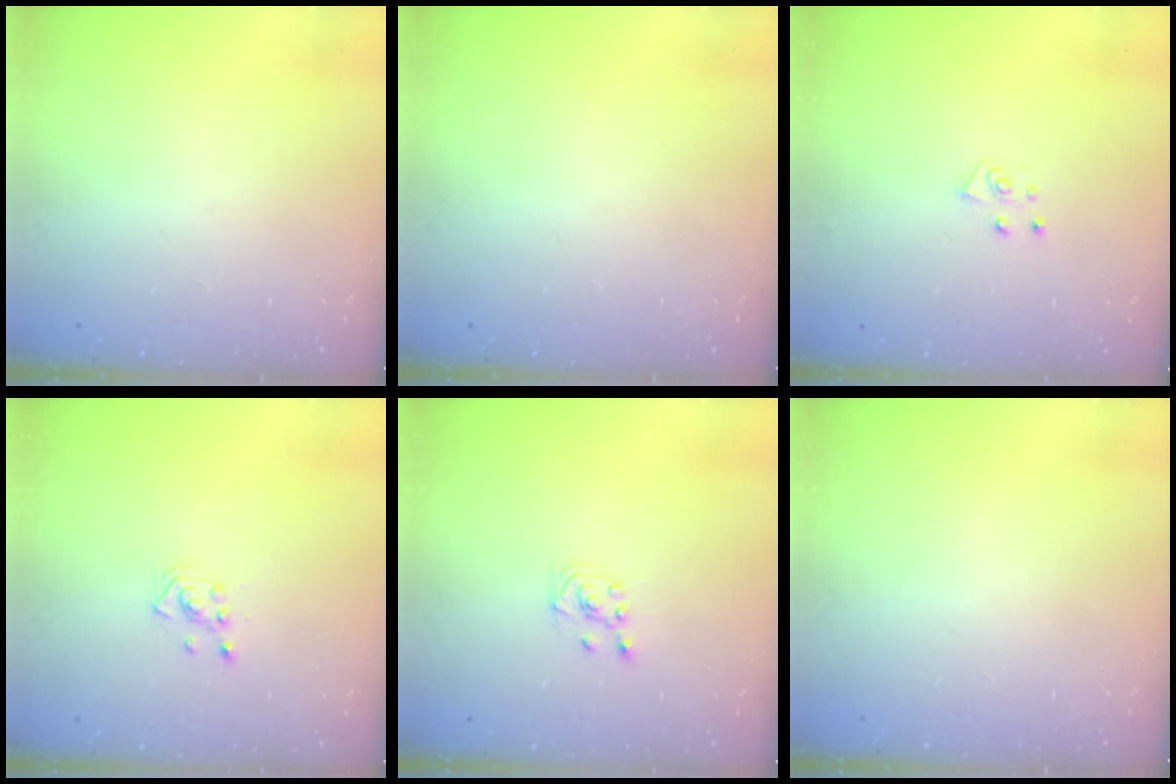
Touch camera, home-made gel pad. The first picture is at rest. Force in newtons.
{"total": 0.0}
{"total": 6.4, "press": 6.4, "slide": 0.6}
{"total": 2.8, "press": 2.8, "slide": 0.3}
{"total": 2.3, "press": 2.2, "slide": 0.6}
{"total": 0.0}